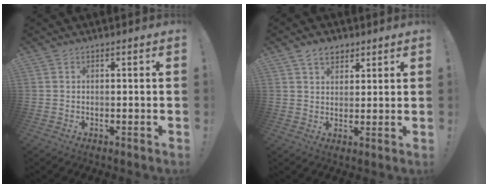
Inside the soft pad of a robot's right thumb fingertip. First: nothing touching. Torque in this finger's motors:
{"motor_torque": [0.10, 0.40, 0.38, 0.19, 0.00]}